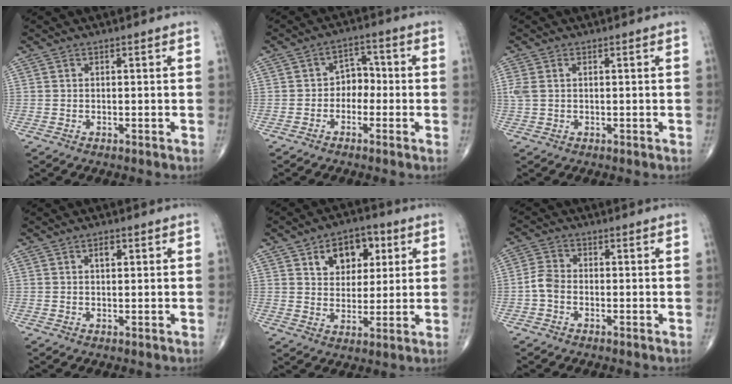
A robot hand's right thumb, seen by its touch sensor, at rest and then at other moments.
{"total": 4.5, "force": [-1.2, 3.5, 2.6], "torque": [-0.012, 0.024, -0.034]}
{"total": 2.9, "force": [0.6, 1.8, 2.3], "torque": [-0.080, 0.016, 0.016]}
{"total": 2.0, "force": [0.8, 1.0, 1.5], "torque": [-0.021, -0.001, 0.011]}
{"total": 10.7, "force": [4.3, 7.3, 6.5], "torque": [-0.054, -0.009, 0.066]}
{"total": 3.6, "force": [-1.2, 2.4, 2.3], "torque": [-0.046, 0.011, -0.032]}